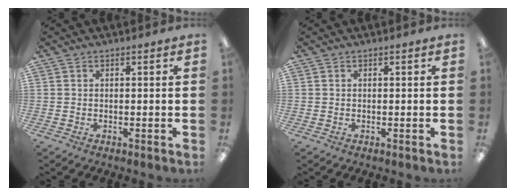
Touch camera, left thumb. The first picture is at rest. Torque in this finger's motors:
{"motor_torque": [-0.18, 0.01, -0.27, 0.14, 0.00]}